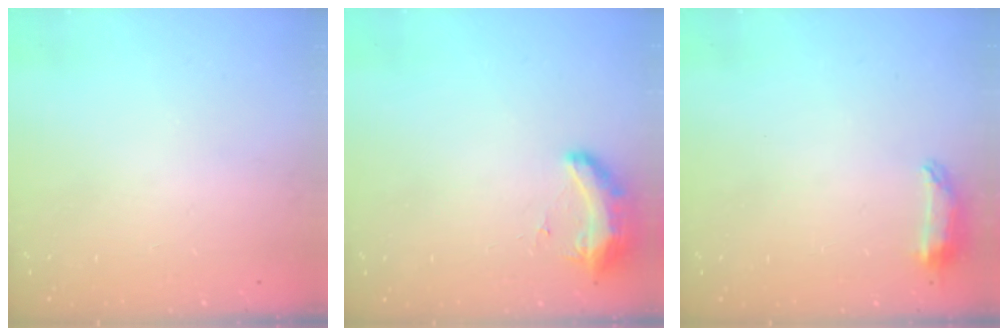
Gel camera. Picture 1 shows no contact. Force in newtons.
{"total": 16.9, "press": 11.4, "slide": 12.5}
{"total": 6.6, "press": 6.6, "slide": 0.9}